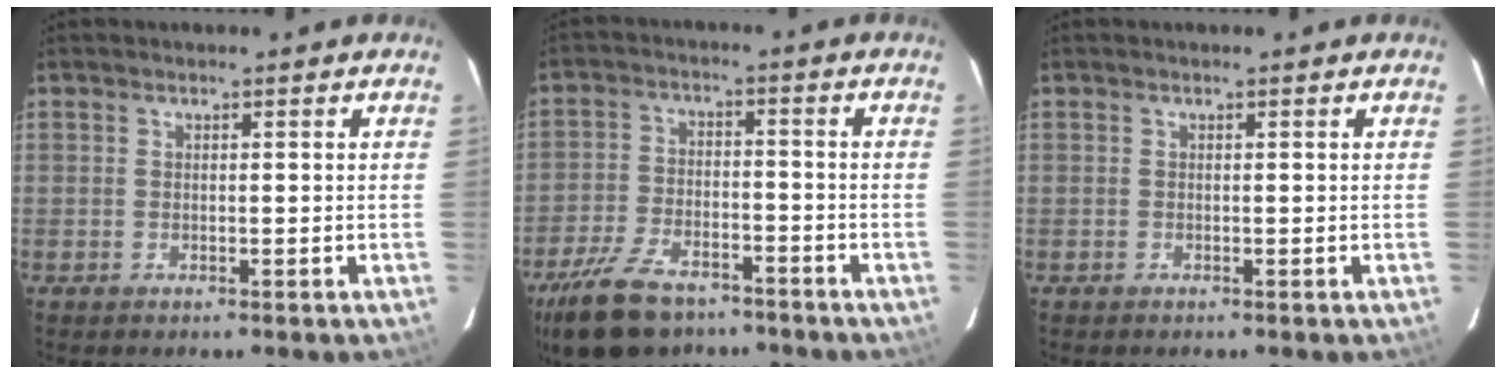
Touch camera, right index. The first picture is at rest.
{"total": 14.9, "force": [-10.8, 7.2, 7.2], "torque": [-0.170, -0.012, -0.185]}
{"total": 0.0}